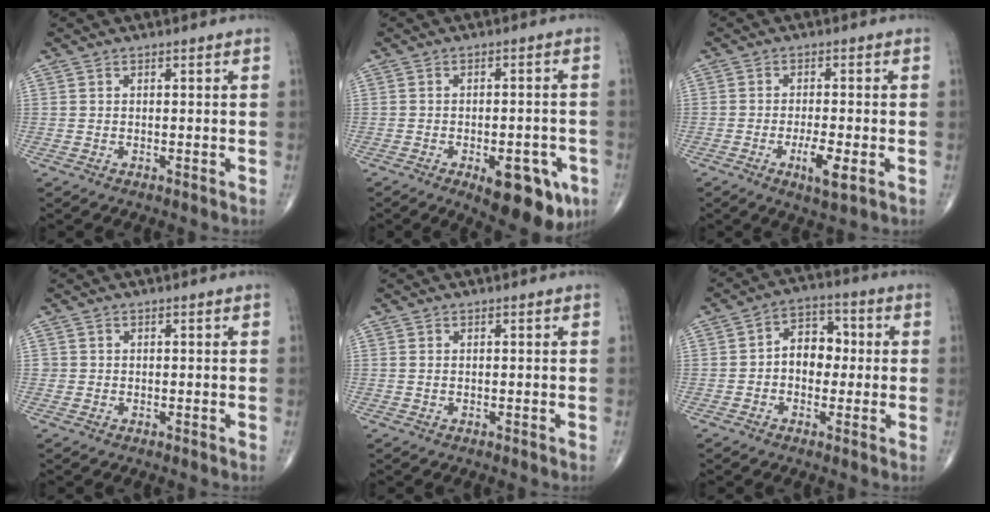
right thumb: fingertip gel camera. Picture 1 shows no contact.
{"total": 12.4, "force": [-5.6, 5.3, 9.7], "torque": [-0.099, 0.012, -0.066]}
{"total": 5.4, "force": [-1.9, 1.3, 4.9], "torque": [-0.090, -0.004, -0.032]}
{"total": 0.7, "force": [0.0, 0.7, 0.0], "torque": [0.006, 0.004, -0.001]}
{"total": 0.0}
{"total": 7.8, "force": [-0.2, 5.7, 5.2], "torque": [-0.049, 0.026, -0.015]}